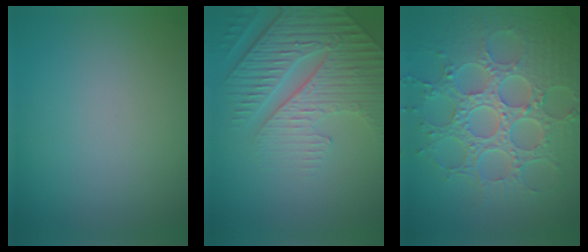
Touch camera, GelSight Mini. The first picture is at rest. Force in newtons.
{"total": 5.7, "press": 5.1, "slide": 2.6}
{"total": 8.8, "press": 6.4, "slide": 5.9}